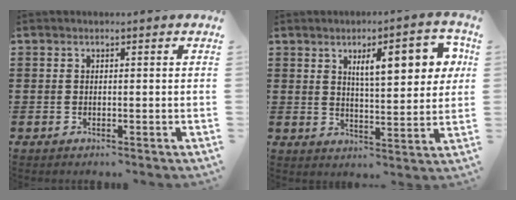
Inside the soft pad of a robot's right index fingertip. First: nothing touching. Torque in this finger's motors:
{"motor_torque": [0.63, -0.12, 0.76, 0.16]}